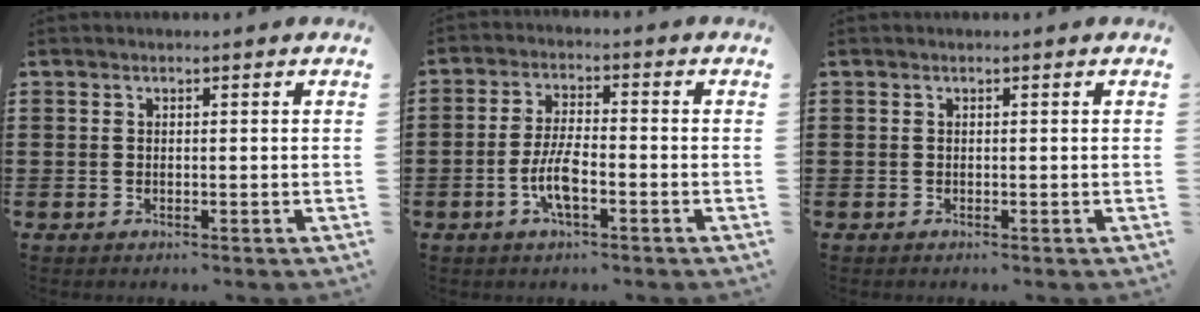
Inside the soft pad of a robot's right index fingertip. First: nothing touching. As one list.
[{"total": 6.0, "force": [-2.2, 1.7, 5.4], "torque": [-0.123, -0.005, -0.048]}, {"total": 0.0}]